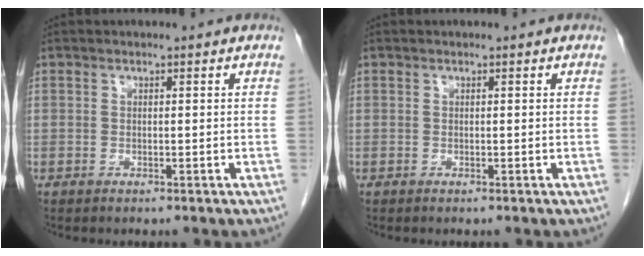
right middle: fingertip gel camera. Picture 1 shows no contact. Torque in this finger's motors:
{"motor_torque": [-0.10, 0.14, 0.00, -0.01]}